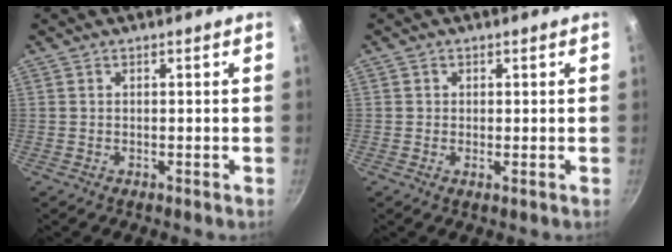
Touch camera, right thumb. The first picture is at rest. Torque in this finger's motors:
{"motor_torque": [-0.40, -0.63, -0.34, -0.15, -0.01]}